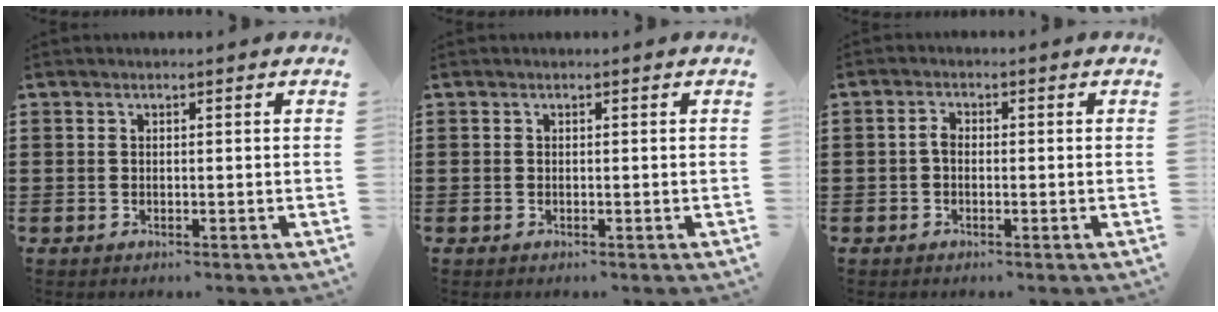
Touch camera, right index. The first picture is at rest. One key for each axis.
{"total": 0.0}
{"total": 2.0, "fx": -0.3, "fy": 1.2, "fz": 1.6, "tx": -0.039, "ty": 0.001, "tz": -0.009}